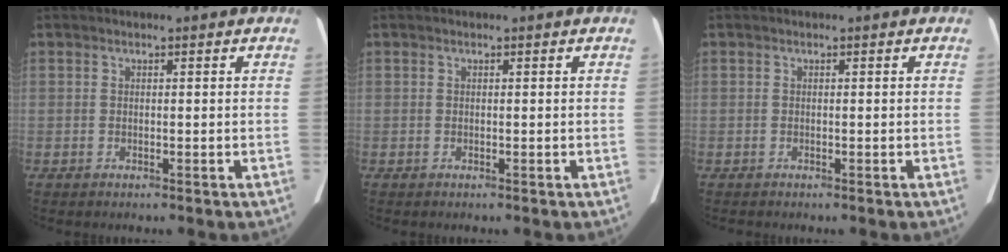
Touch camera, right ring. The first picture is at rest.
{"total": 0.0}
{"total": 0.0}